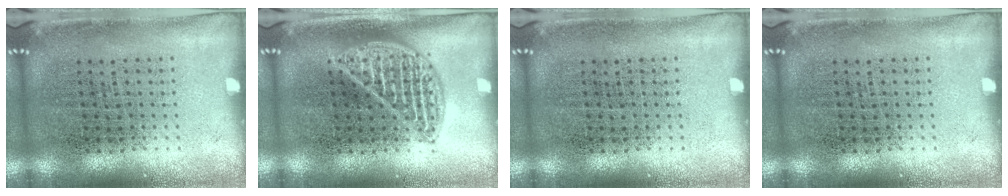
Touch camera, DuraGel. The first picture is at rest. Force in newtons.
{"total": 2.1, "press": 2.0, "slide": 0.2}
{"total": 0.0}
{"total": 0.0}